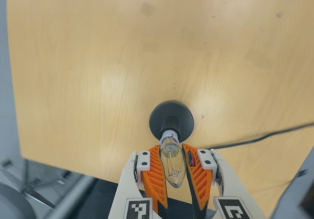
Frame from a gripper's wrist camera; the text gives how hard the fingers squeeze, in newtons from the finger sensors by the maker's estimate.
{"total": 21.3, "left": 22.4, "right": 20.1}